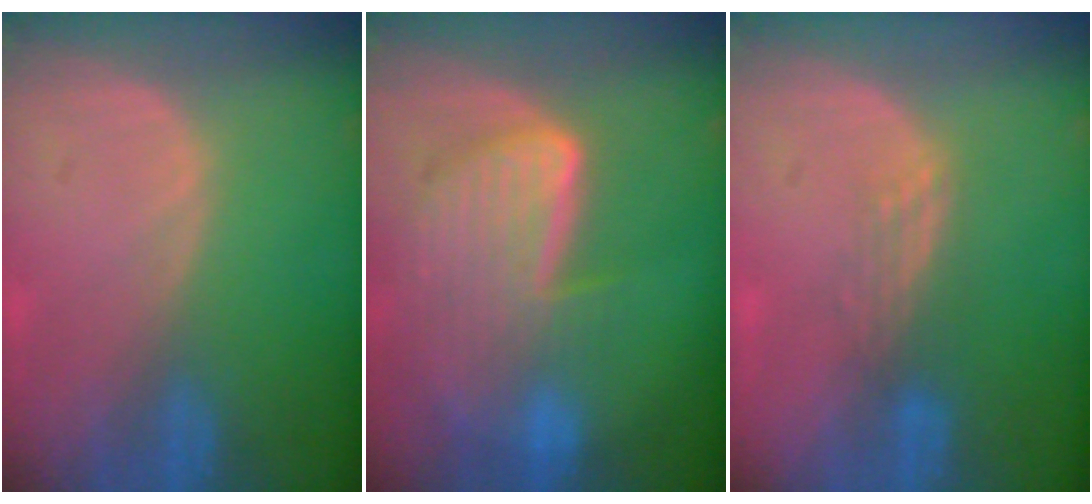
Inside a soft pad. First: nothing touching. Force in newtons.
{"total": 9.1, "press": 8.0, "slide": 4.5}
{"total": 3.0, "press": 2.5, "slide": 1.7}